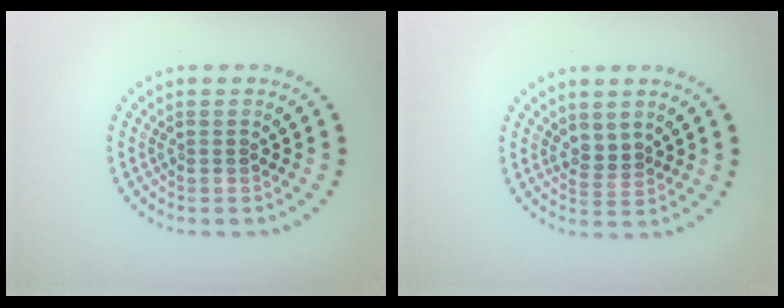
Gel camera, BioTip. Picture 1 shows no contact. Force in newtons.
{"total": 1.7, "press": 1.3, "slide": 1.1}